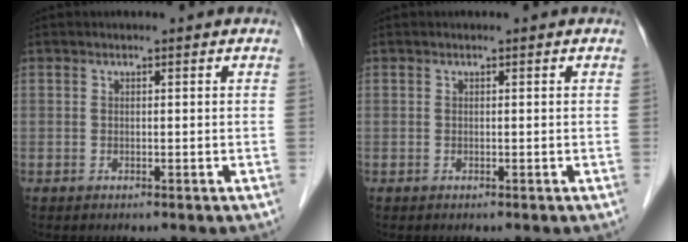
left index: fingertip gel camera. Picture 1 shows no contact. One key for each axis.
{"total": 0.0}